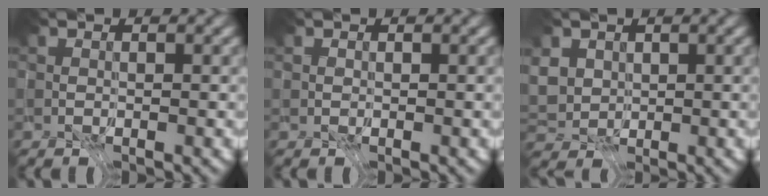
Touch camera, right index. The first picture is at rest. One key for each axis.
{"total": 1.2, "fx": 0.6, "fy": 0.9, "fz": 0.5, "tx": -0.010, "ty": 0.006, "tz": 0.005}
{"total": 1.5, "fx": -0.1, "fy": 1.2, "fz": 1.0, "tx": -0.035, "ty": 0.008, "tz": -0.002}